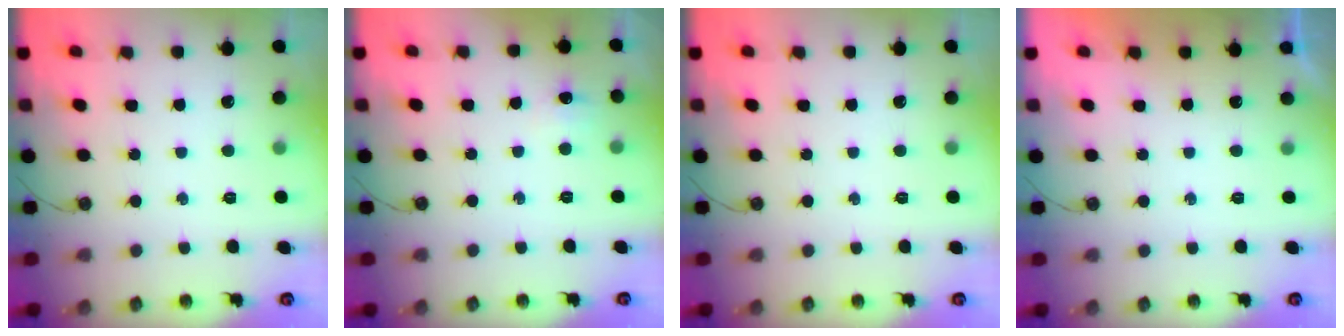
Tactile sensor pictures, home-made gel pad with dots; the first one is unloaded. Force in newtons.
{"total": 4.9, "press": 4.9, "slide": 0.7}
{"total": 0.0}
{"total": 0.0}